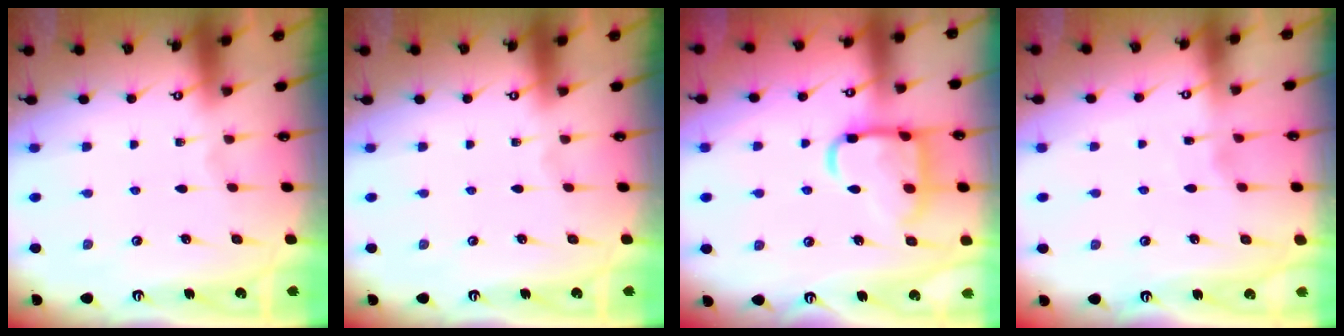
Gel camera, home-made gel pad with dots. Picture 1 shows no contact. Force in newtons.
{"total": 0.0}
{"total": 15.2, "press": 15.2, "slide": 1.3}
{"total": 2.1, "press": 2.1, "slide": 0.4}